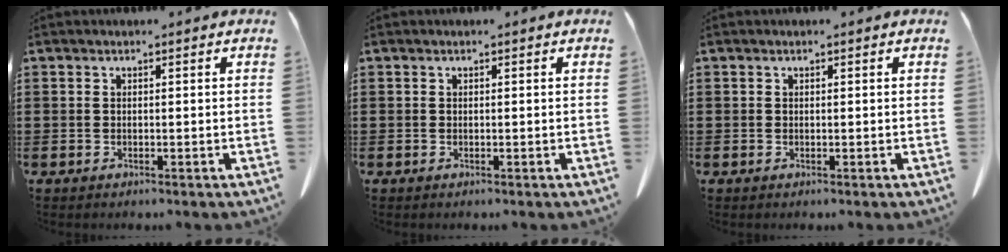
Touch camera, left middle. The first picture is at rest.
{"total": 0.0}
{"total": 0.0}